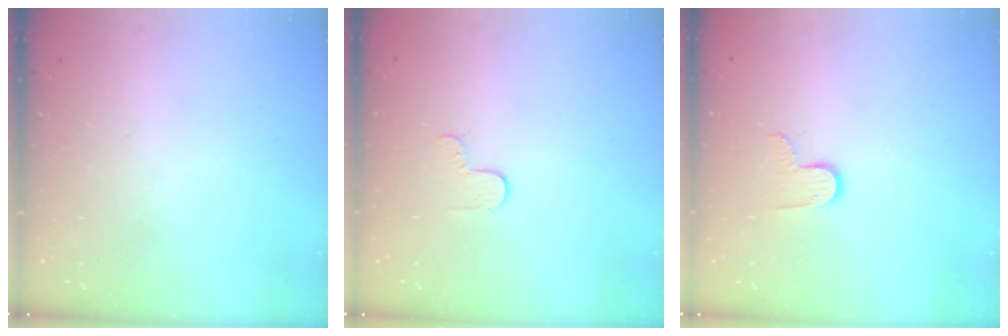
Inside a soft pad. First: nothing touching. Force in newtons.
{"total": 3.7, "press": 3.6, "slide": 0.3}
{"total": 7.6, "press": 7.6, "slide": 0.6}